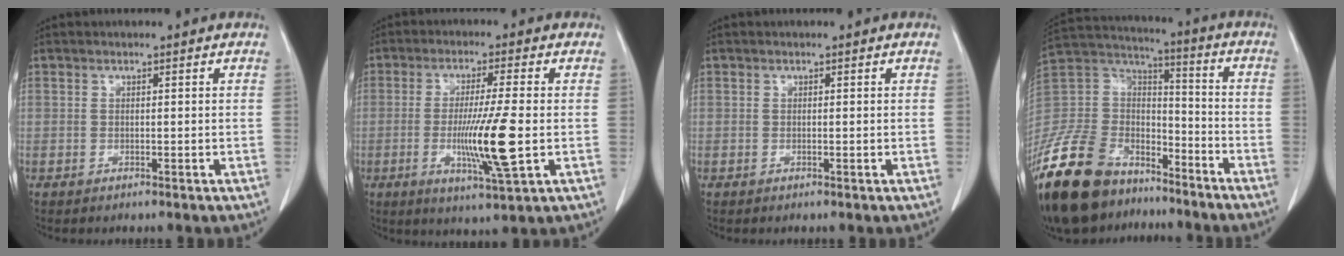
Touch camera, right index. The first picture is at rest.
{"total": 10.5, "force": [-1.8, -0.3, 10.3], "torque": [-0.186, -0.022, -0.034]}
{"total": 0.0}
{"total": 22.8, "force": [-16.8, 11.5, 10.4], "torque": [-0.263, 0.018, -0.307]}